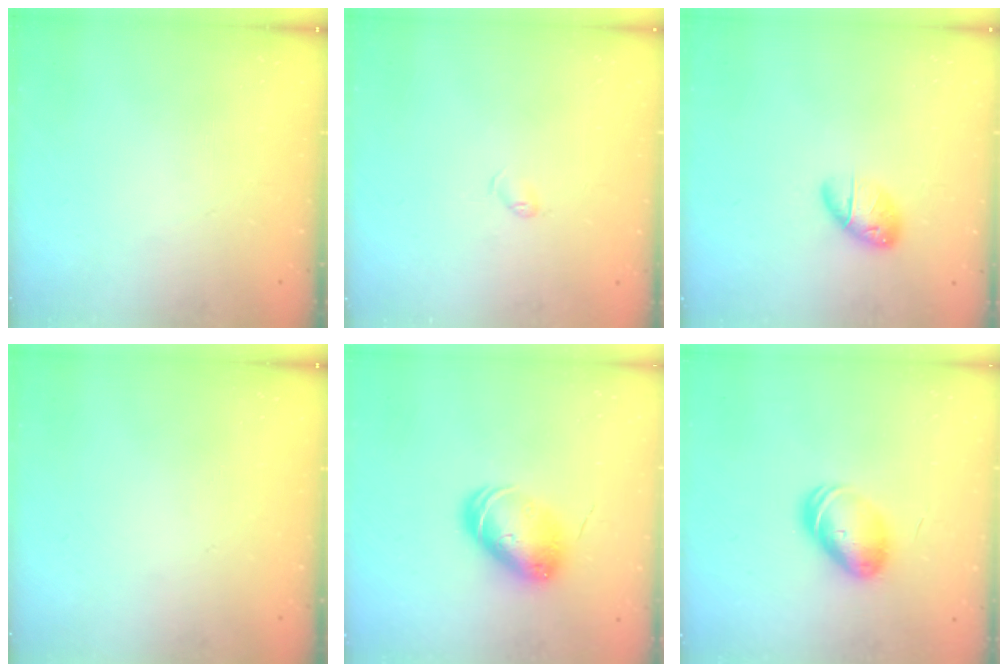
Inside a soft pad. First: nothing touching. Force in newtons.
{"total": 2.7, "press": 2.6, "slide": 0.4}
{"total": 8.5, "press": 8.2, "slide": 2.0}
{"total": 0.0}
{"total": 9.6, "press": 9.6, "slide": 0.8}
{"total": 8.8, "press": 8.7, "slide": 1.1}